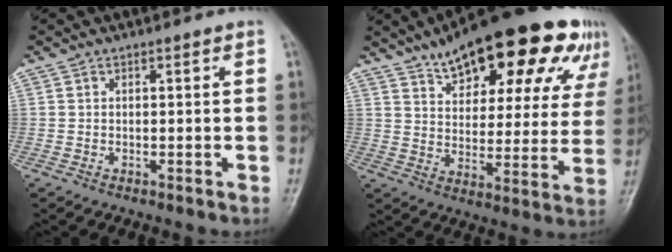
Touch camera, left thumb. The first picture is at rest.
{"total": 25.6, "force": [16.0, 10.7, 16.9], "torque": [-0.203, -0.033, 0.222]}